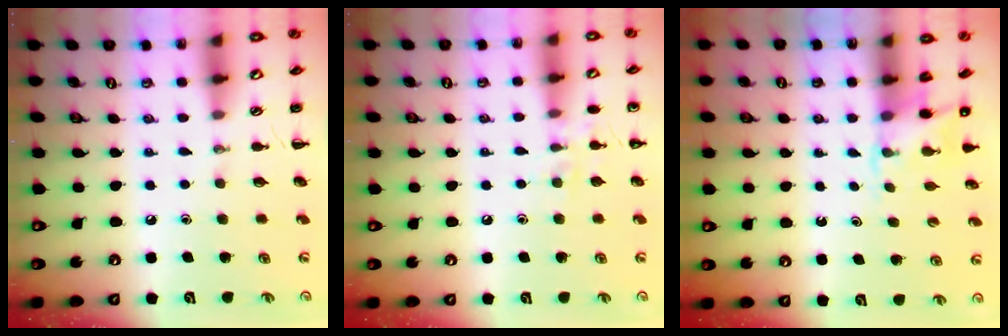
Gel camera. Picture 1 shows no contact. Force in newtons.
{"total": 6.6, "press": 6.4, "slide": 1.7}
{"total": 3.6, "press": 3.6, "slide": 0.7}